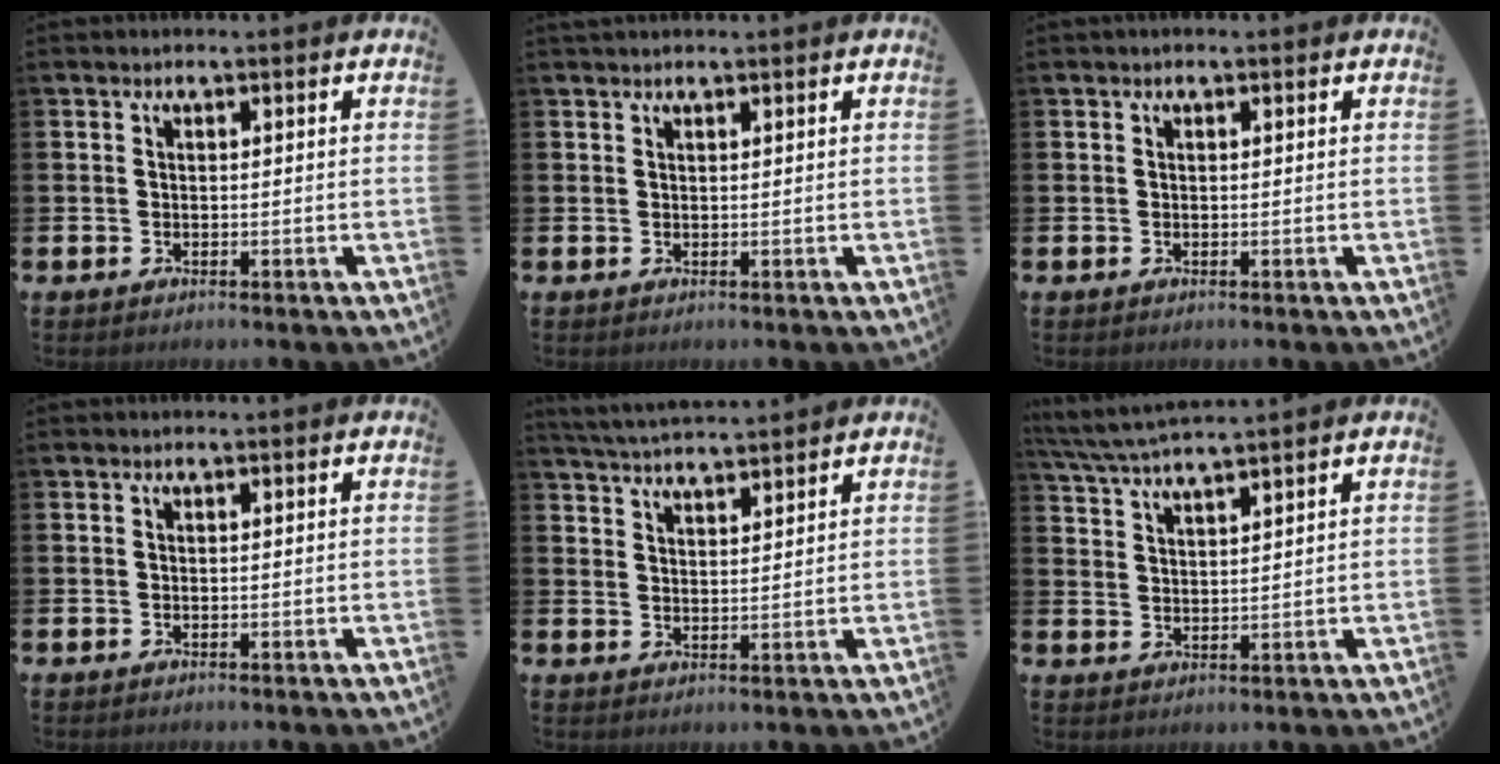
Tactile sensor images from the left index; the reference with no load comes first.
{"total": 0.8, "force": [0.8, 0.0, 0.1], "torque": [0.003, -0.001, 0.012]}
{"total": 0.0}
{"total": 0.0}
{"total": 4.2, "force": [4.2, 0.1, 0.3], "torque": [-0.012, -0.026, 0.074]}
{"total": 4.5, "force": [4.3, -0.3, 1.1], "torque": [-0.036, -0.021, 0.076]}